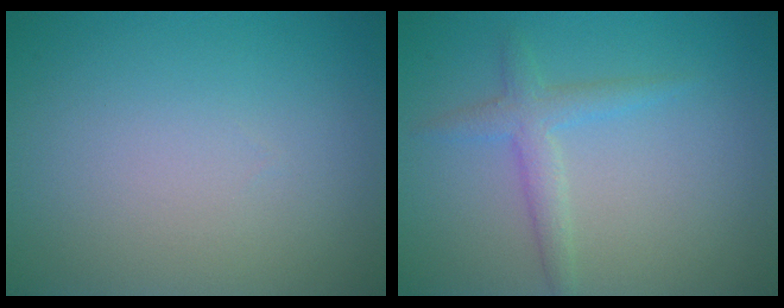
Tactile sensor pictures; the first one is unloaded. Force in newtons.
{"total": 2.3, "press": 2.3, "slide": 0.1}